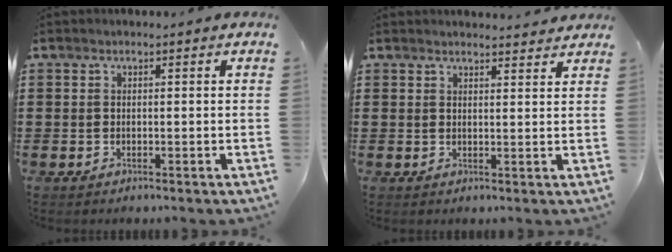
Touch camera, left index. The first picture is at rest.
{"total": 2.1, "force": [2.1, 0.1, 0.2], "torque": [-0.009, -0.003, 0.040]}